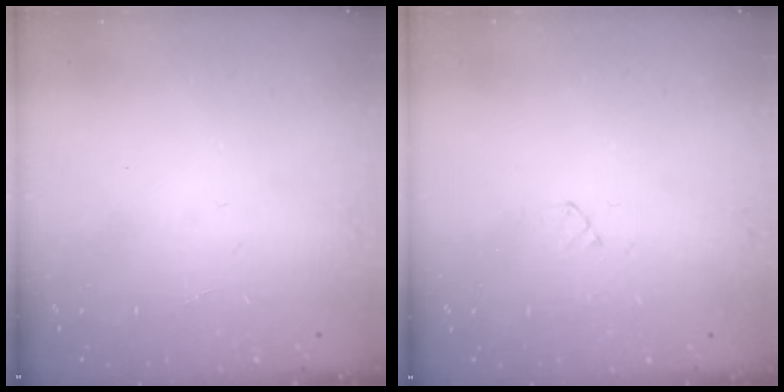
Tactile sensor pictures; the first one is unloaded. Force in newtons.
{"total": 2.4, "press": 2.4, "slide": 0.3}